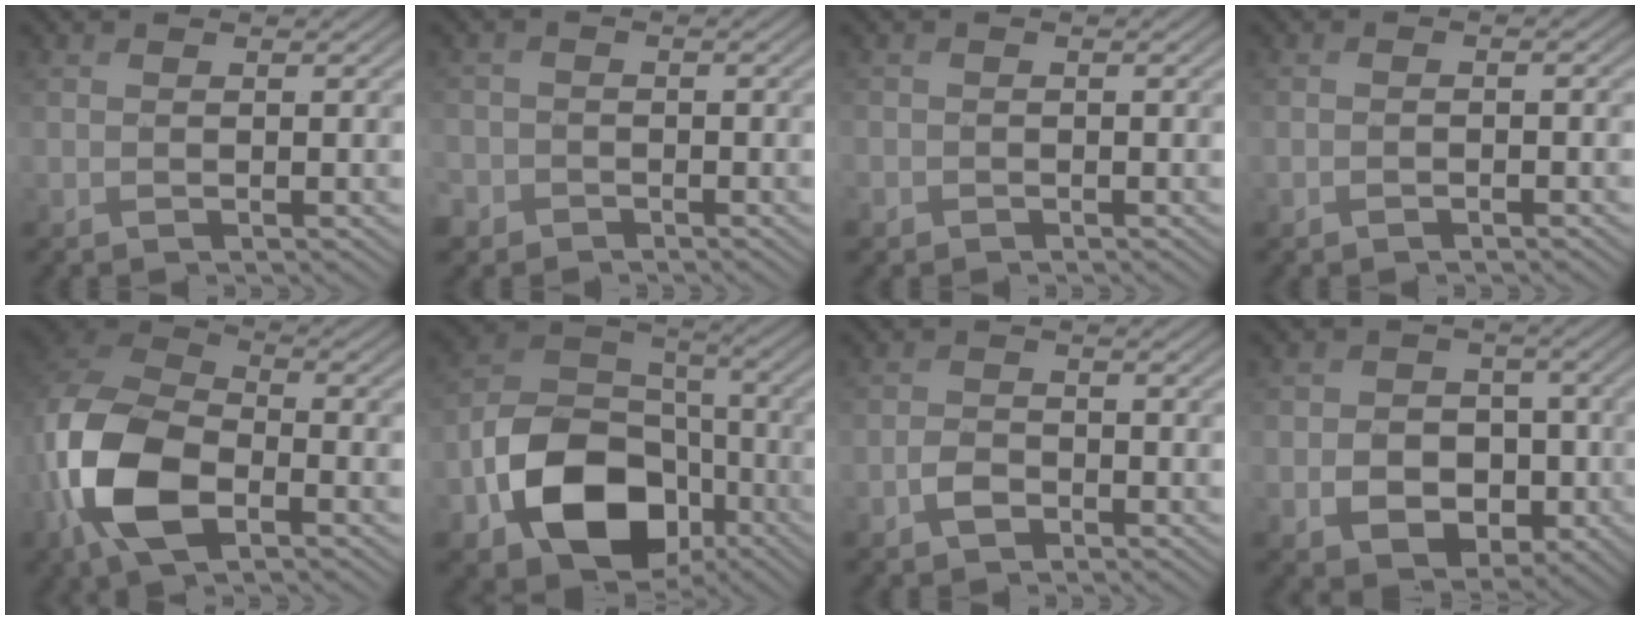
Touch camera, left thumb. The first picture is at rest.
{"total": 3.2, "force": [-1.8, 2.6, 0.3], "torque": [-0.007, -0.003, -0.046]}
{"total": 1.1, "force": [-0.5, 1.0, -0.1], "torque": [0.010, -0.003, -0.014]}
{"total": 0.8, "force": [-0.5, 0.0, 0.7], "torque": [-0.014, 0.002, -0.008]}
{"total": 12.7, "force": [-4.1, 7.1, 9.7], "torque": [-0.242, -0.013, -0.087]}
{"total": 14.4, "force": [-5.6, 10.3, 8.3], "torque": [-0.172, -0.027, -0.109]}
{"total": 2.1, "force": [-1.1, 1.4, 1.1], "torque": [-0.022, 0.004, -0.025]}
{"total": 7.7, "force": [-2.0, 6.3, 3.9], "torque": [-0.078, -0.016, -0.043]}